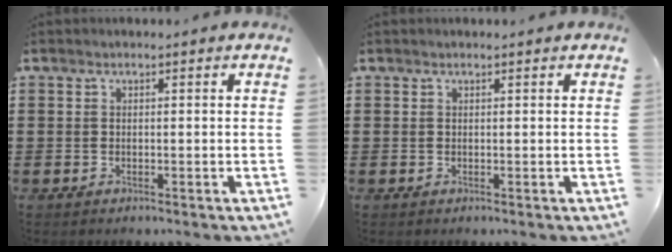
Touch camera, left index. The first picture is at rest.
{"total": 0.0}